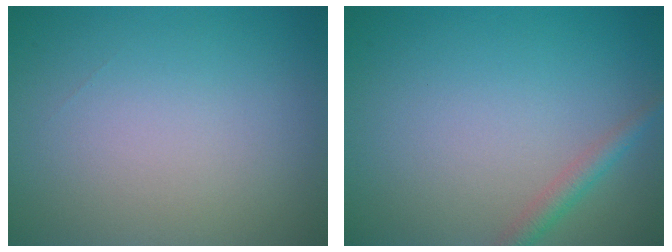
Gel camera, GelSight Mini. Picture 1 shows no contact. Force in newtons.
{"total": 1.7, "press": 1.7, "slide": 0.1}